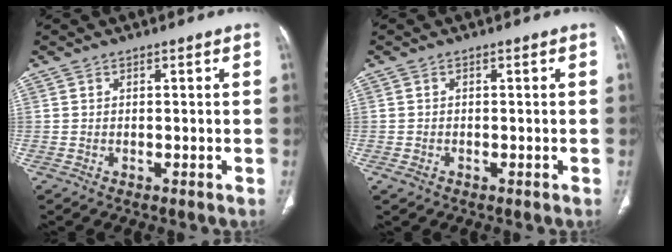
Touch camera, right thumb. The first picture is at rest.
{"total": 1.2, "force": [-0.6, 0.8, 0.6], "torque": [-0.014, 0.002, -0.009]}